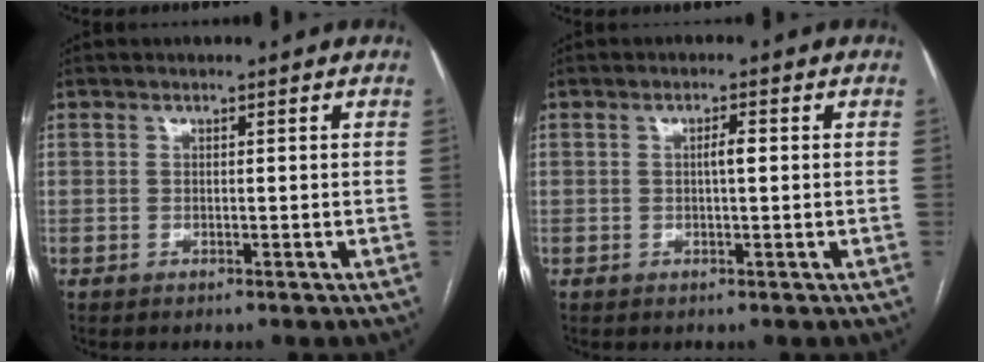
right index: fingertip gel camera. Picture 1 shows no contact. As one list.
[{"total": 1.8, "force": [0.1, 0.3, 1.8], "torque": [-0.031, 0.004, 0.002]}]